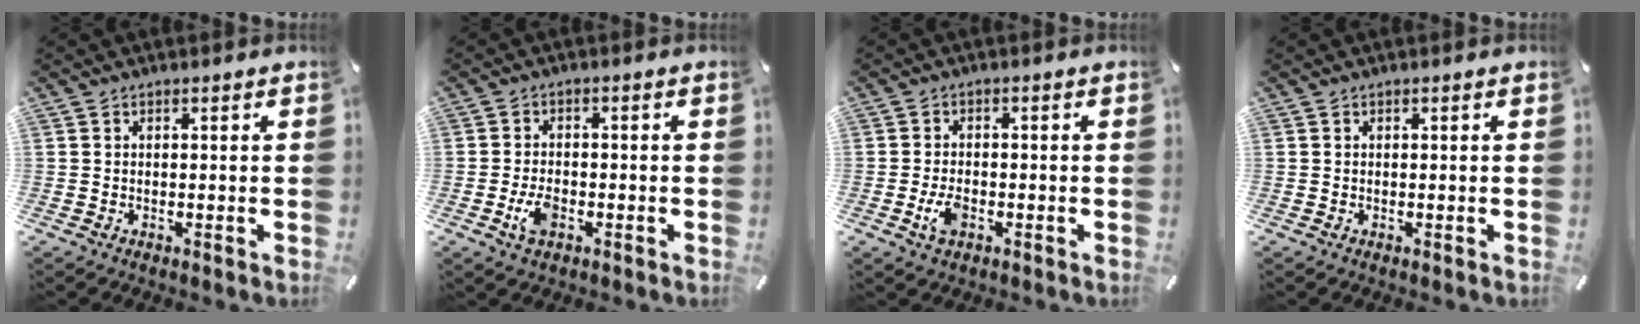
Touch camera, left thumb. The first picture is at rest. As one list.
[{"total": 4.7, "force": [-1.9, 2.8, 3.2], "torque": [-0.073, 0.003, -0.035]}, {"total": 4.1, "force": [-1.5, 2.4, 3.0], "torque": [-0.069, 0.001, -0.030]}, {"total": 0.0}]